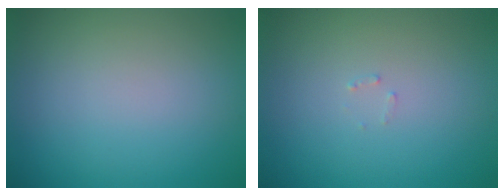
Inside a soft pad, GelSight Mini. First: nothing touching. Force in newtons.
{"total": 0.6, "press": 0.6, "slide": 0.1}